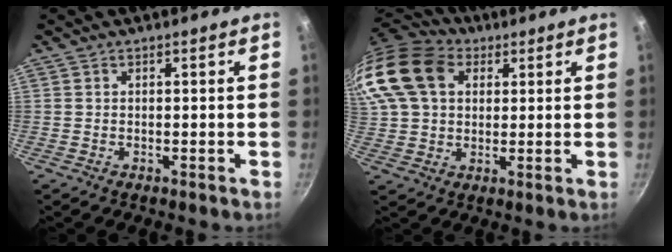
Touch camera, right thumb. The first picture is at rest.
{"total": 20.9, "force": [7.0, 15.6, 12.2], "torque": [-0.274, 0.030, 0.120]}